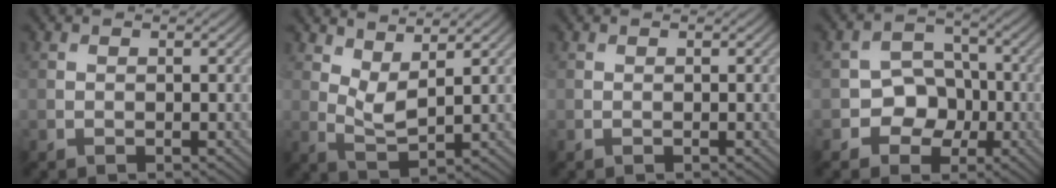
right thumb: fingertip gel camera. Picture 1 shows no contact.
{"total": 4.2, "force": [2.8, 1.2, 2.8], "torque": [-0.072, -0.006, 0.060]}
{"total": 0.0}
{"total": 5.5, "force": [-1.9, 4.5, 2.6], "torque": [-0.033, 0.006, -0.049]}